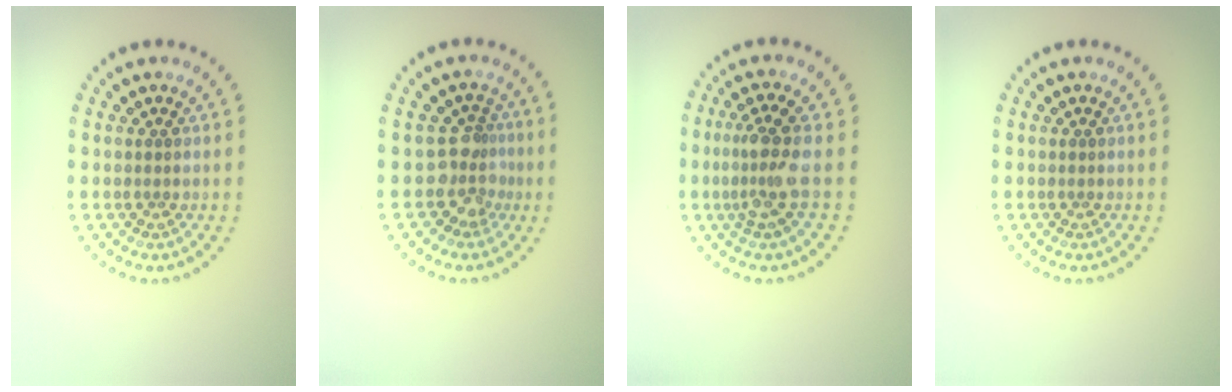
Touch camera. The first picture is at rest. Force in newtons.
{"total": 2.6, "press": 1.9, "slide": 1.8}
{"total": 3.3, "press": 2.6, "slide": 2.0}
{"total": 0.0}